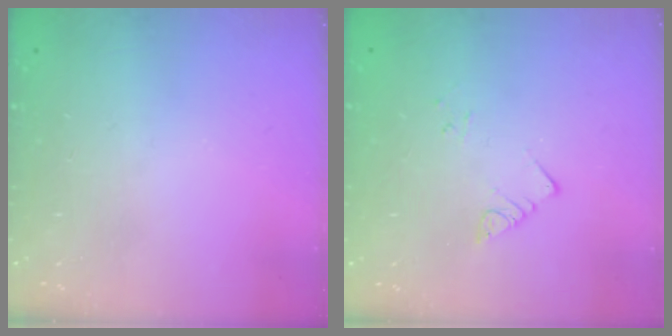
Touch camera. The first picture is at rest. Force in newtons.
{"total": 2.8, "press": 2.8, "slide": 0.2}